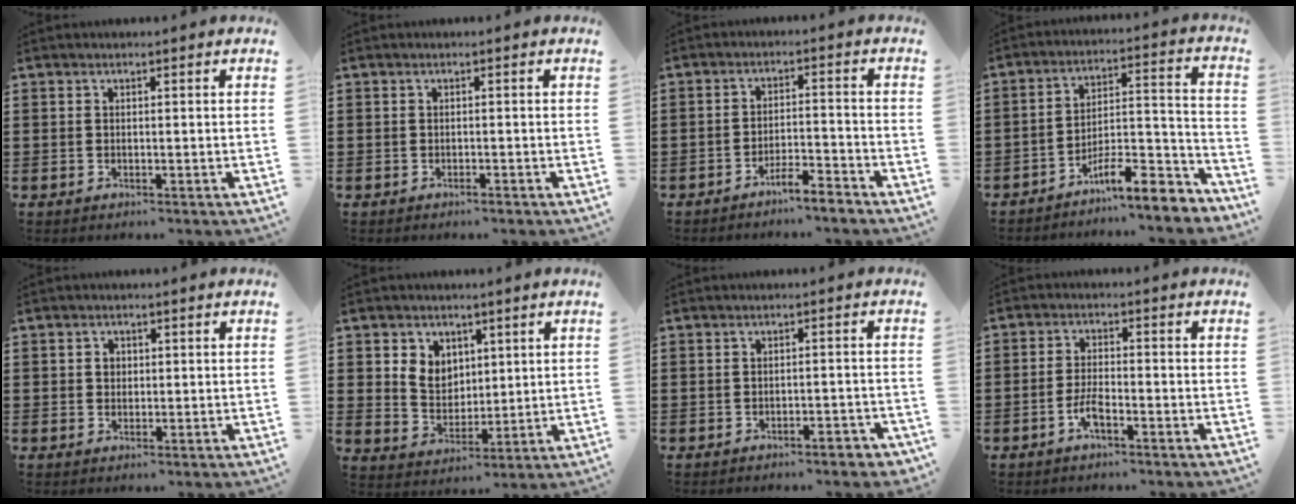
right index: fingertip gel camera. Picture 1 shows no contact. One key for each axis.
{"total": 0.6, "fx": -0.5, "fy": 0.1, "fz": 0.2, "tx": -0.007, "ty": -0.004, "tz": -0.010}
{"total": 3.6, "fx": -3.4, "fy": -0.1, "fz": 1.1, "tx": -0.022, "ty": 0.001, "tz": -0.067}
{"total": 9.0, "fx": -7.3, "fy": 1.8, "fz": 4.9, "tx": -0.069, "ty": 0.016, "tz": -0.135}
{"total": 1.5, "fx": 0.3, "fy": 1.3, "fz": 0.7, "tx": -0.017, "ty": 0.008, "tz": 0.005}
{"total": 5.3, "fx": 2.4, "fy": 4.5, "fz": 1.4, "tx": -0.042, "ty": 0.010, "tz": 0.043}
{"total": 1.9, "fx": -1.6, "fy": 0.3, "fz": 1.0, "tx": -0.020, "ty": 0.000, "tz": -0.031}
{"total": 3.6, "fx": -2.0, "fy": 1.1, "fz": 2.8, "tx": -0.069, "ty": -0.002, "tz": -0.042}